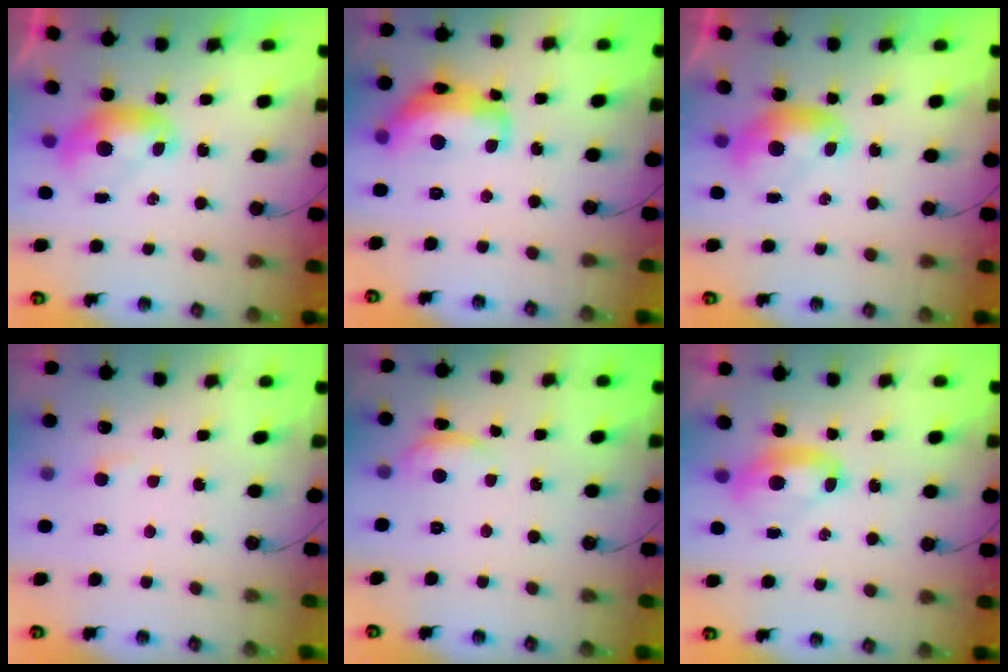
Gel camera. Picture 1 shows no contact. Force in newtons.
{"total": 8.1, "press": 8.1, "slide": 0.7}
{"total": 0.0}
{"total": 2.7, "press": 2.7, "slide": 0.4}
{"total": 1.5, "press": 1.3, "slide": 0.7}
{"total": 2.4, "press": 2.3, "slide": 0.7}